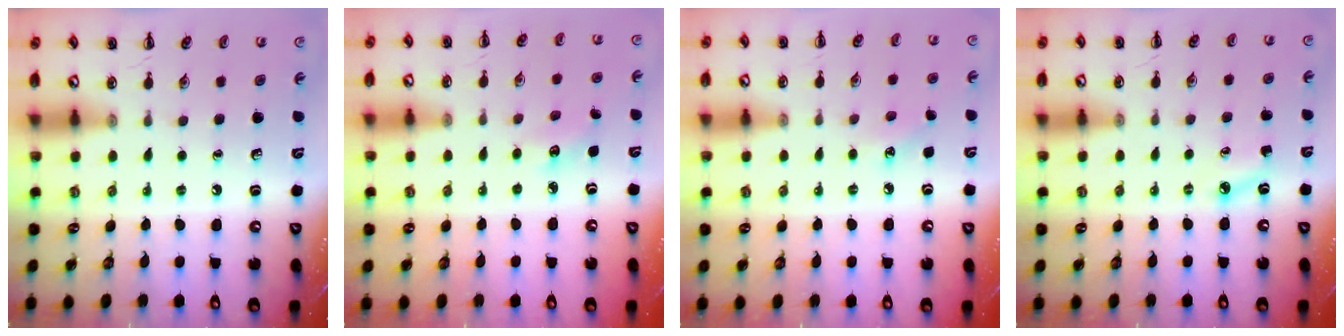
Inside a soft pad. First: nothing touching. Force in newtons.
{"total": 3.6, "press": 3.5, "slide": 0.9}
{"total": 4.6, "press": 4.4, "slide": 1.3}
{"total": 5.0, "press": 4.7, "slide": 1.6}